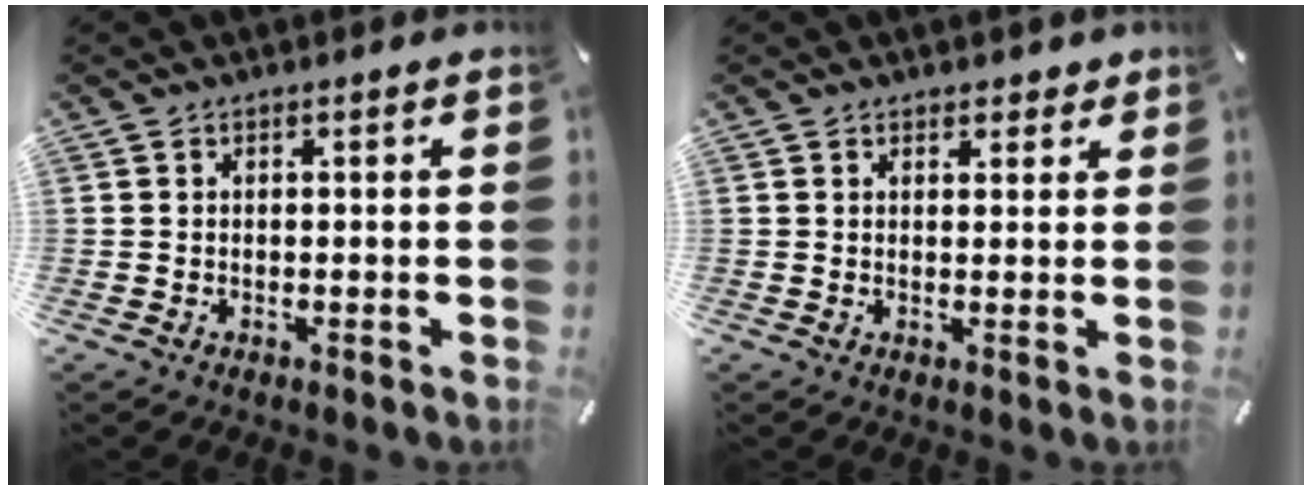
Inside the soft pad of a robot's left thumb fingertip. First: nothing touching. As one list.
[{"total": 2.0, "force": [1.3, 1.4, 0.5], "torque": [0.004, -0.003, 0.021]}]